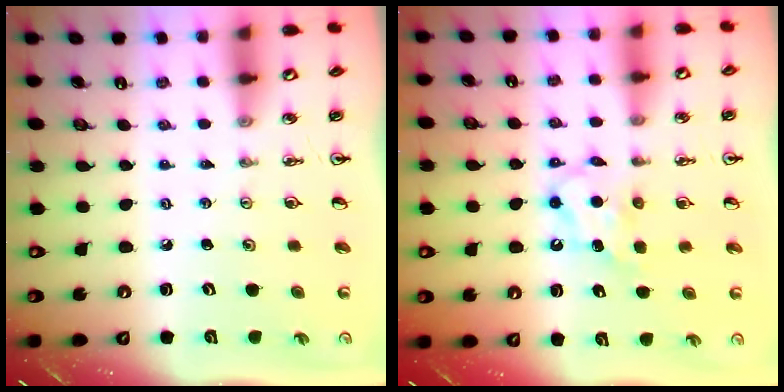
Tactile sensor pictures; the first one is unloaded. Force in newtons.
{"total": 6.1, "press": 6.1, "slide": 0.2}